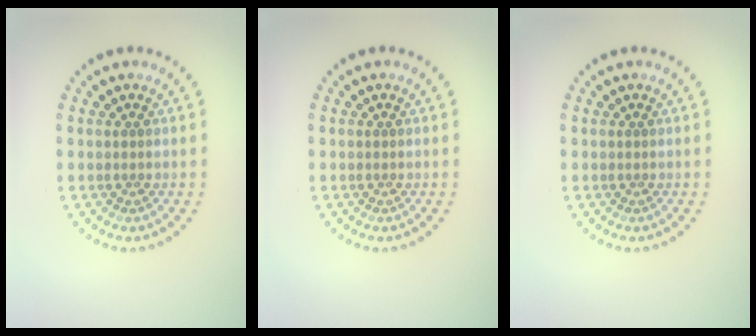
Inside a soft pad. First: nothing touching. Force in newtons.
{"total": 0.0}
{"total": 0.0}